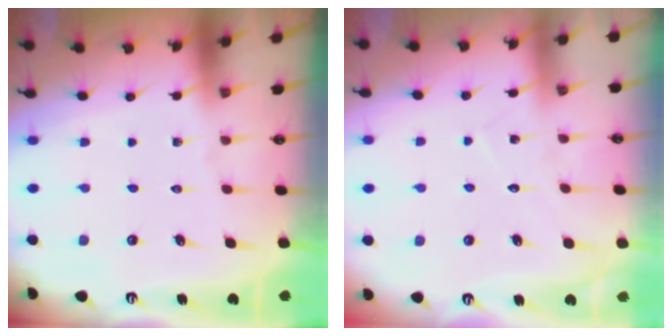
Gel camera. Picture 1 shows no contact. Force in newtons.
{"total": 5.4, "press": 5.4, "slide": 0.4}